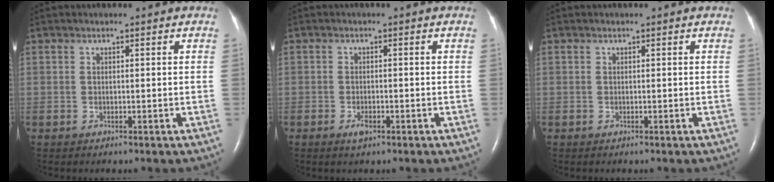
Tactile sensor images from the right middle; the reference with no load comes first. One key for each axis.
{"total": 1.7, "fx": -1.0, "fy": 0.6, "fz": 1.3, "tx": -0.028, "ty": -0.001, "tz": -0.015}
{"total": 0.0}